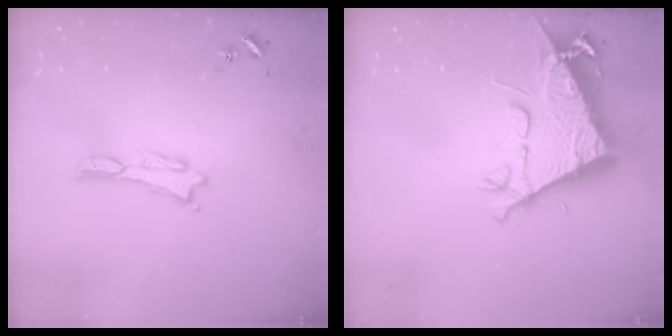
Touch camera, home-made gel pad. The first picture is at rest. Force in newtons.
{"total": 10.1, "press": 10.0, "slide": 1.3}